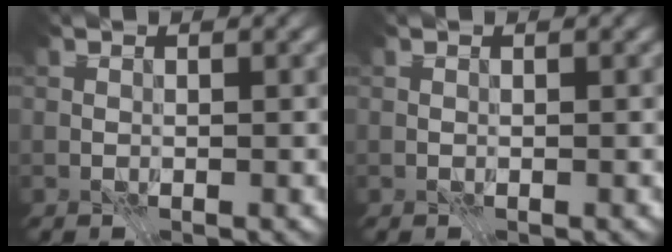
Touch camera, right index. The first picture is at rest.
{"total": 0.0}